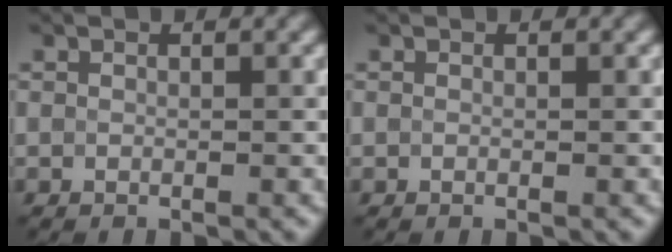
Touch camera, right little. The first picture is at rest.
{"total": 0.0}